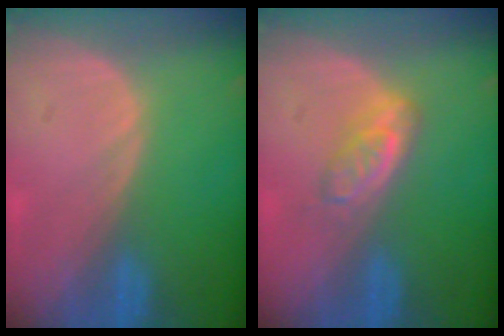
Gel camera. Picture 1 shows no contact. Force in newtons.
{"total": 3.9, "press": 3.8, "slide": 0.8}